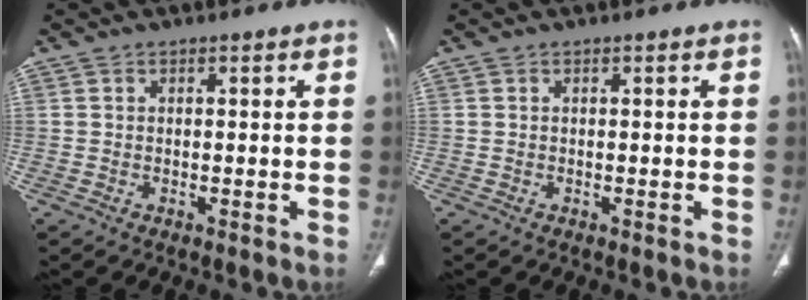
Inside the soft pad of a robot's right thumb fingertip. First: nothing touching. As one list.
[{"total": 0.0}]